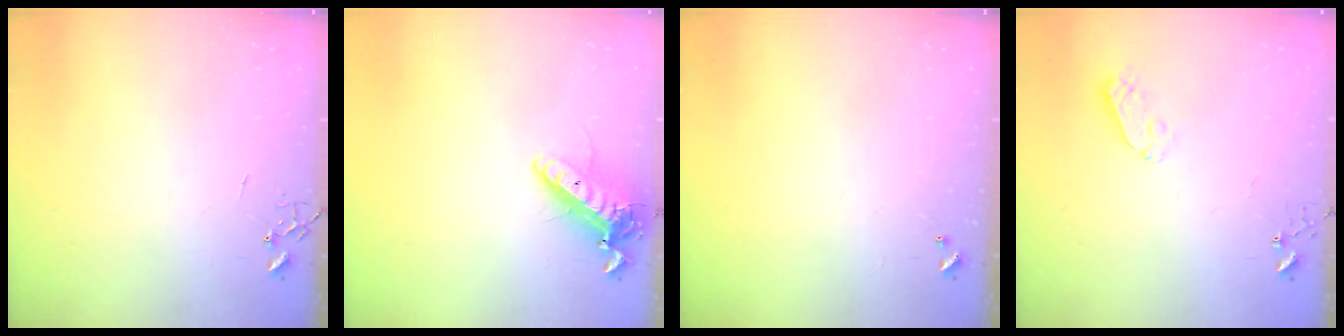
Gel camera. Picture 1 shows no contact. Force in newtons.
{"total": 14.3, "press": 14.0, "slide": 2.8}
{"total": 0.0}
{"total": 4.1, "press": 4.1, "slide": 0.1}